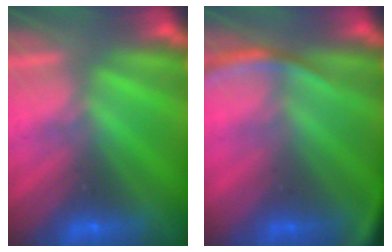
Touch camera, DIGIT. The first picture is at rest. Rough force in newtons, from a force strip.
{"total": 2.6}